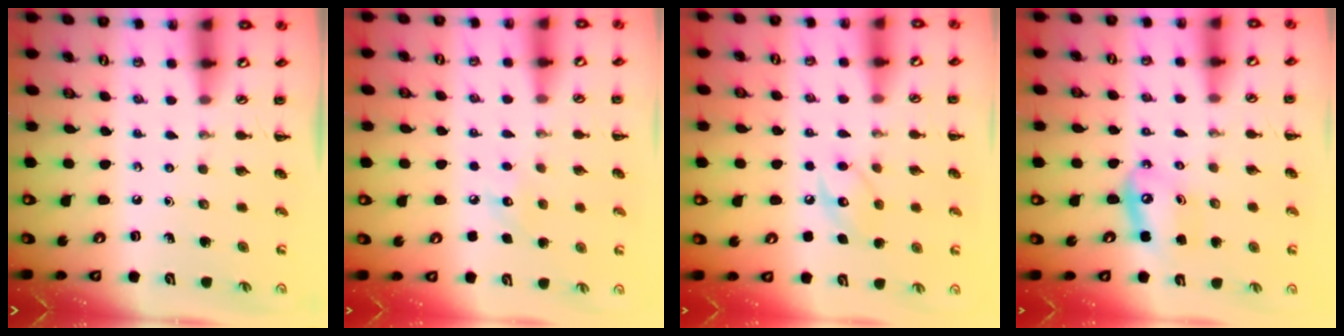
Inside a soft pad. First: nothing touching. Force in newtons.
{"total": 6.7, "press": 6.4, "slide": 1.9}
{"total": 8.9, "press": 8.9, "slide": 1.0}
{"total": 8.0, "press": 7.8, "slide": 1.8}